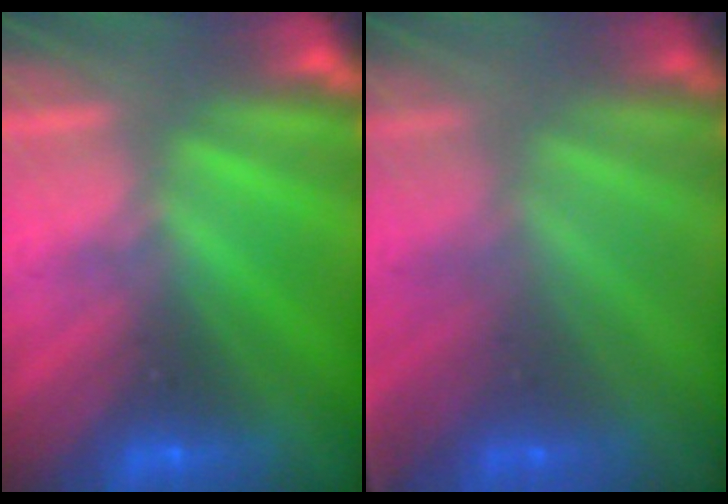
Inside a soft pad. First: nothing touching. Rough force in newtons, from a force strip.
{"total": 1.8}